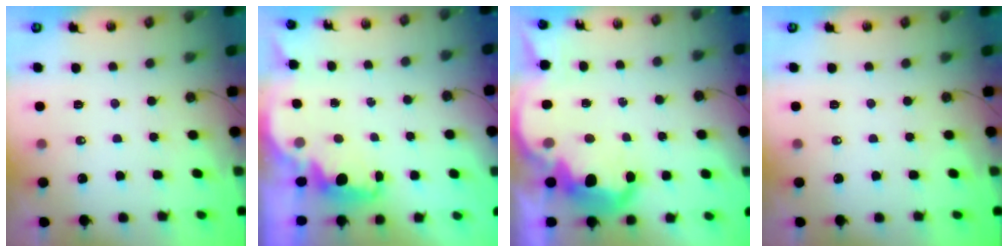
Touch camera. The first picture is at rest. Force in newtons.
{"total": 1.8, "press": 1.6, "slide": 0.7}
{"total": 10.2, "press": 10.2, "slide": 0.8}
{"total": 0.0}